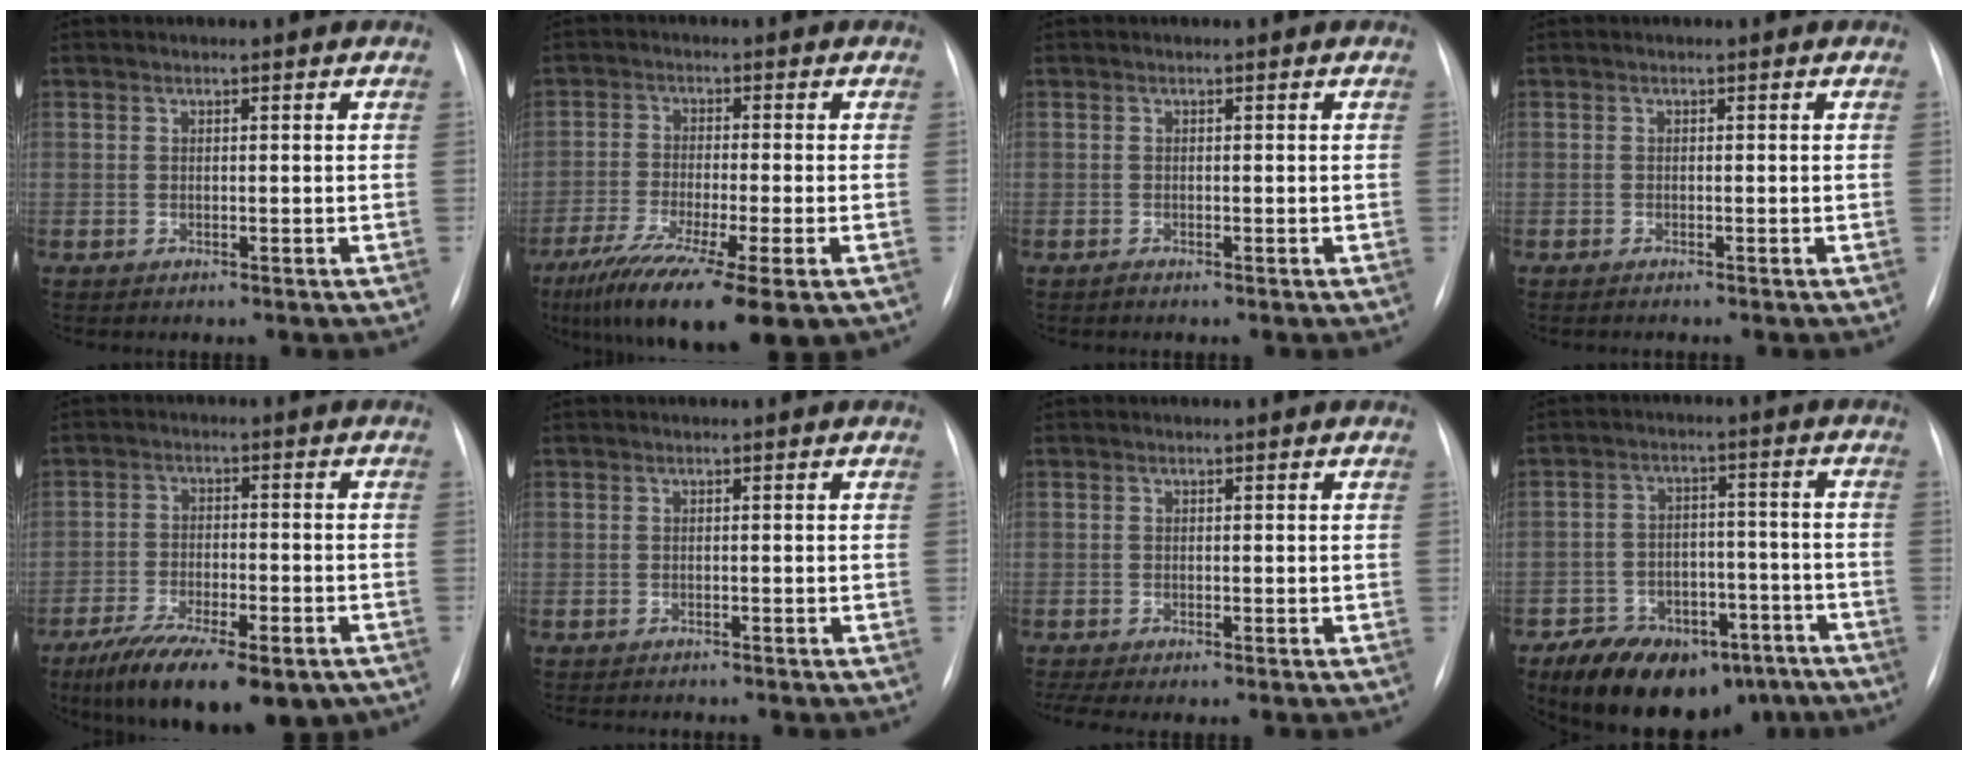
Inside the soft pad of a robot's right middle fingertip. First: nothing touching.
{"total": 14.9, "force": [-9.2, 1.9, 11.6], "torque": [-0.188, -0.039, -0.151]}
{"total": 0.0}
{"total": 1.2, "force": [-1.0, 0.0, 0.6], "torque": [-0.010, -0.002, -0.013]}
{"total": 17.2, "force": [-11.6, 6.0, 11.2], "torque": [-0.161, -0.014, -0.178]}
{"total": 2.3, "force": [-2.1, 0.5, 0.8], "torque": [-0.010, -0.006, -0.022]}
{"total": 2.1, "force": [-1.4, 0.3, 1.5], "torque": [-0.032, -0.007, -0.024]}
{"total": 15.8, "force": [-11.5, 8.6, 6.6], "torque": [-0.094, 0.030, -0.161]}